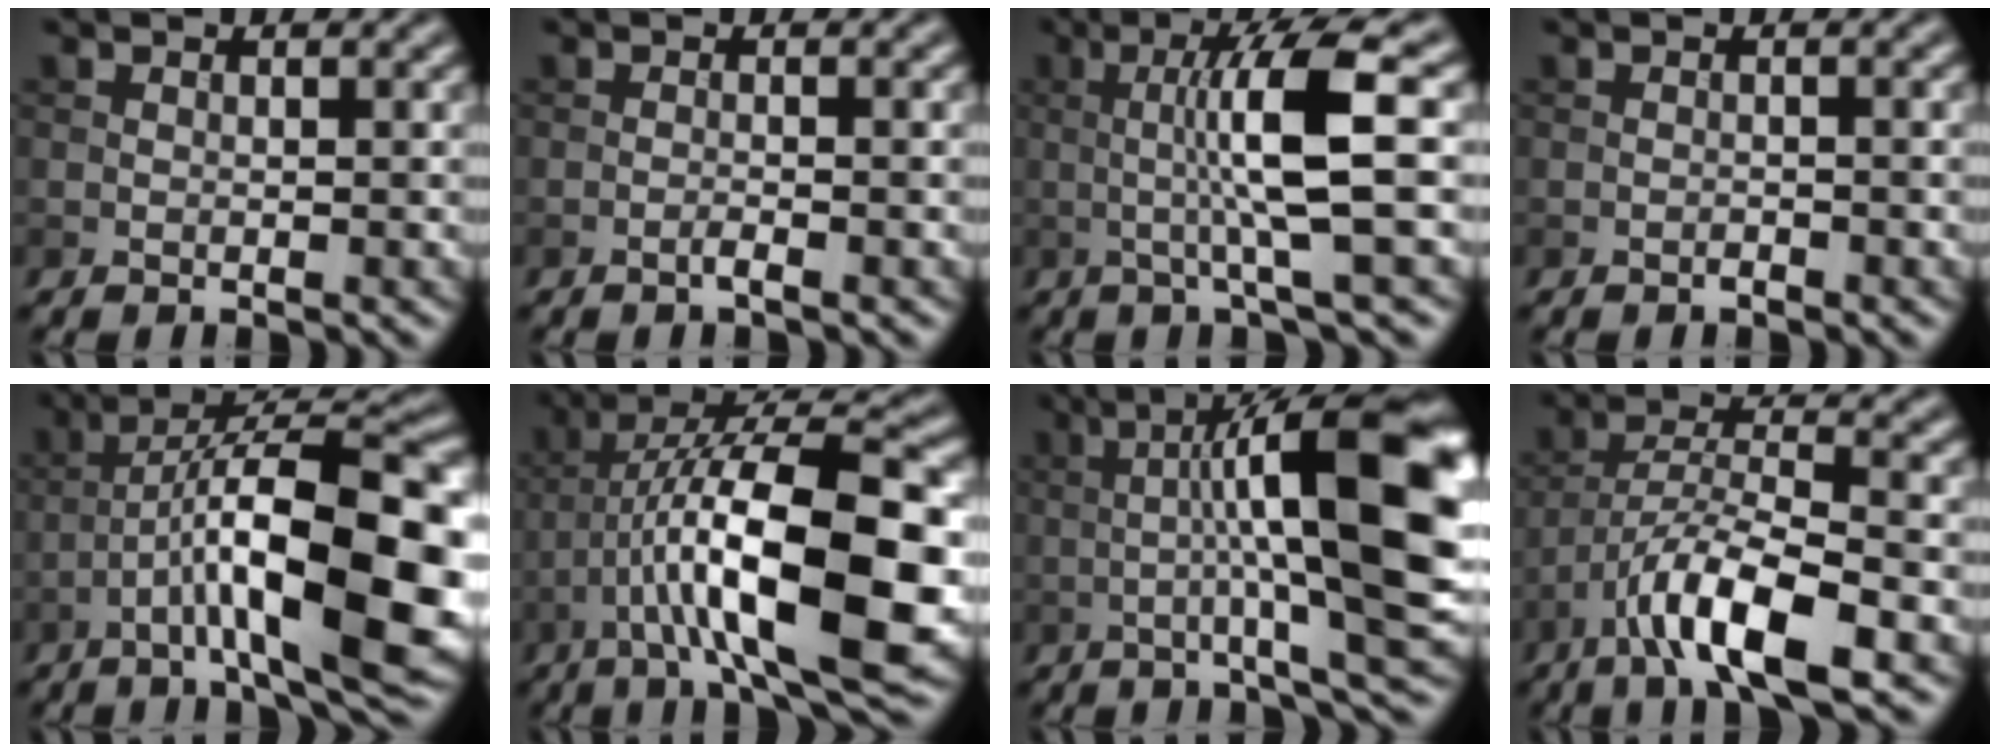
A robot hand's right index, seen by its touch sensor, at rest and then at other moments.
{"total": 1.1, "force": [-0.6, 0.1, 0.9], "torque": [-0.013, 0.004, -0.016]}
{"total": 7.6, "force": [0.1, 1.0, 7.5], "torque": [-0.132, 0.005, 0.004]}
{"total": 0.6, "force": [-0.5, 0.1, 0.4], "torque": [-0.006, 0.002, -0.009]}
{"total": 13.5, "force": [-3.6, 3.8, 12.5], "torque": [-0.197, 0.017, -0.053]}
{"total": 14.0, "force": [-3.1, 4.0, 13.0], "torque": [-0.220, 0.017, -0.050]}
{"total": 14.8, "force": [1.0, 2.6, 14.5], "torque": [-0.195, 0.020, 0.016]}
{"total": 8.3, "force": [-4.7, 2.1, 6.6], "torque": [-0.113, 0.008, -0.088]}